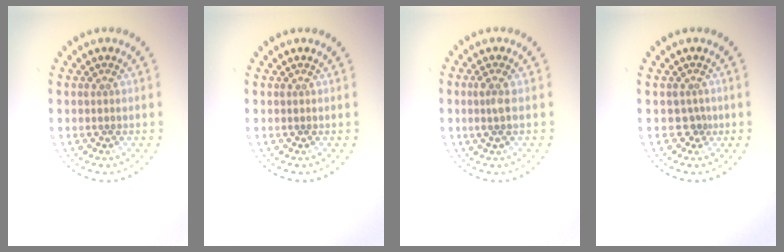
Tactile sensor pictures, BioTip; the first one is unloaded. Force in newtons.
{"total": 0.0}
{"total": 1.4, "press": 1.2, "slide": 0.8}
{"total": 0.9, "press": 0.5, "slide": 0.8}